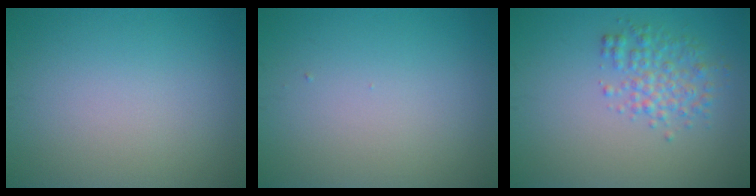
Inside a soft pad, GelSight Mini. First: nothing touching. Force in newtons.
{"total": 0.0}
{"total": 3.0, "press": 3.0, "slide": 0.1}